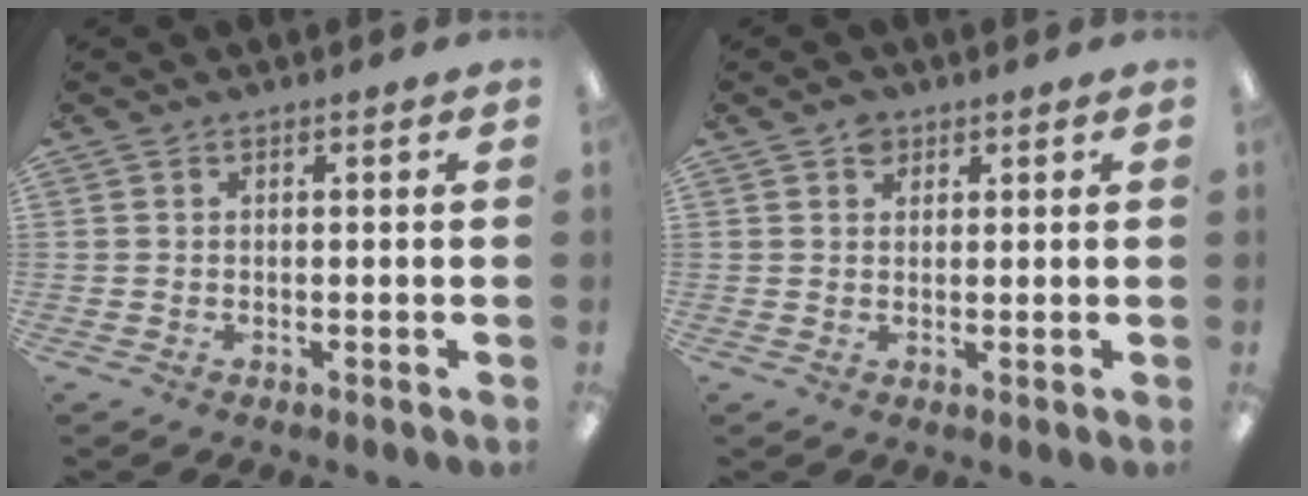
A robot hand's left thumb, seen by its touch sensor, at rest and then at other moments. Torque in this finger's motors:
{"motor_torque": [-0.05, -0.11, -0.31, 0.11, -0.01]}